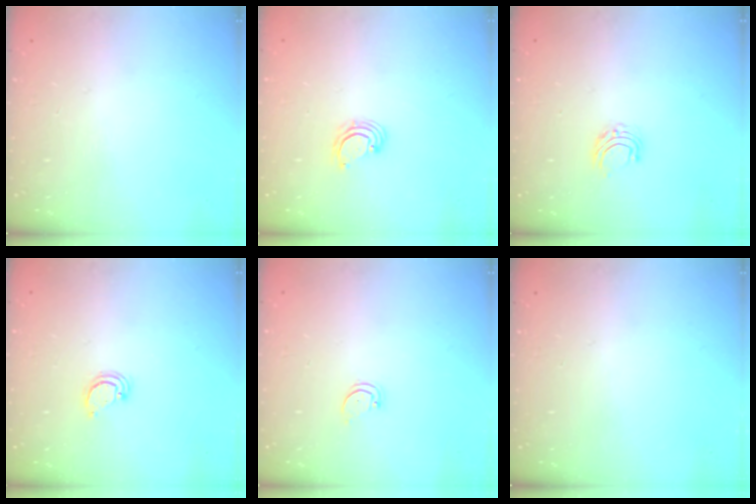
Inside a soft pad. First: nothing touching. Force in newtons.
{"total": 2.7, "press": 2.7, "slide": 0.7}
{"total": 5.0, "press": 5.0, "slide": 0.4}
{"total": 2.6, "press": 2.6, "slide": 0.2}
{"total": 1.5, "press": 1.5, "slide": 0.1}
{"total": 0.0}